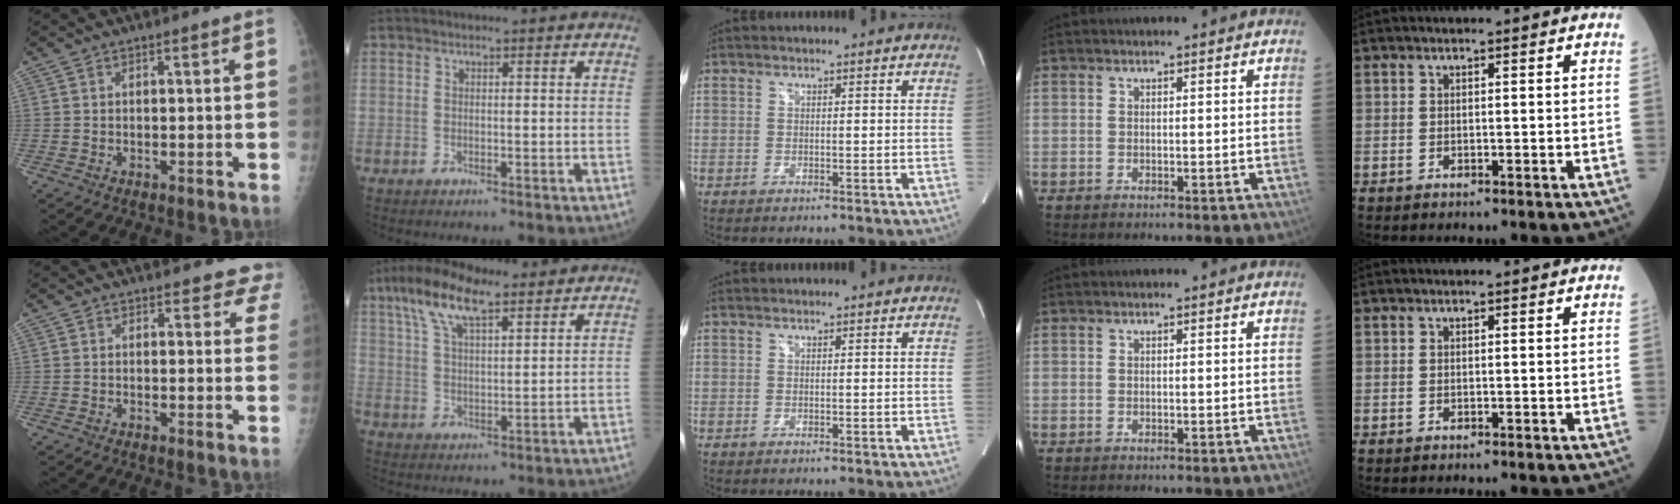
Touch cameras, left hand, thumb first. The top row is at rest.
{"thumb": {"total": 4.5, "force": [4.0, 2.1, -0.1], "torque": [0.044, -0.018, 0.016]}, "index": {"total": 10.3, "force": [6.9, 3.1, 7.1], "torque": [-0.142, 0.029, 0.128]}}